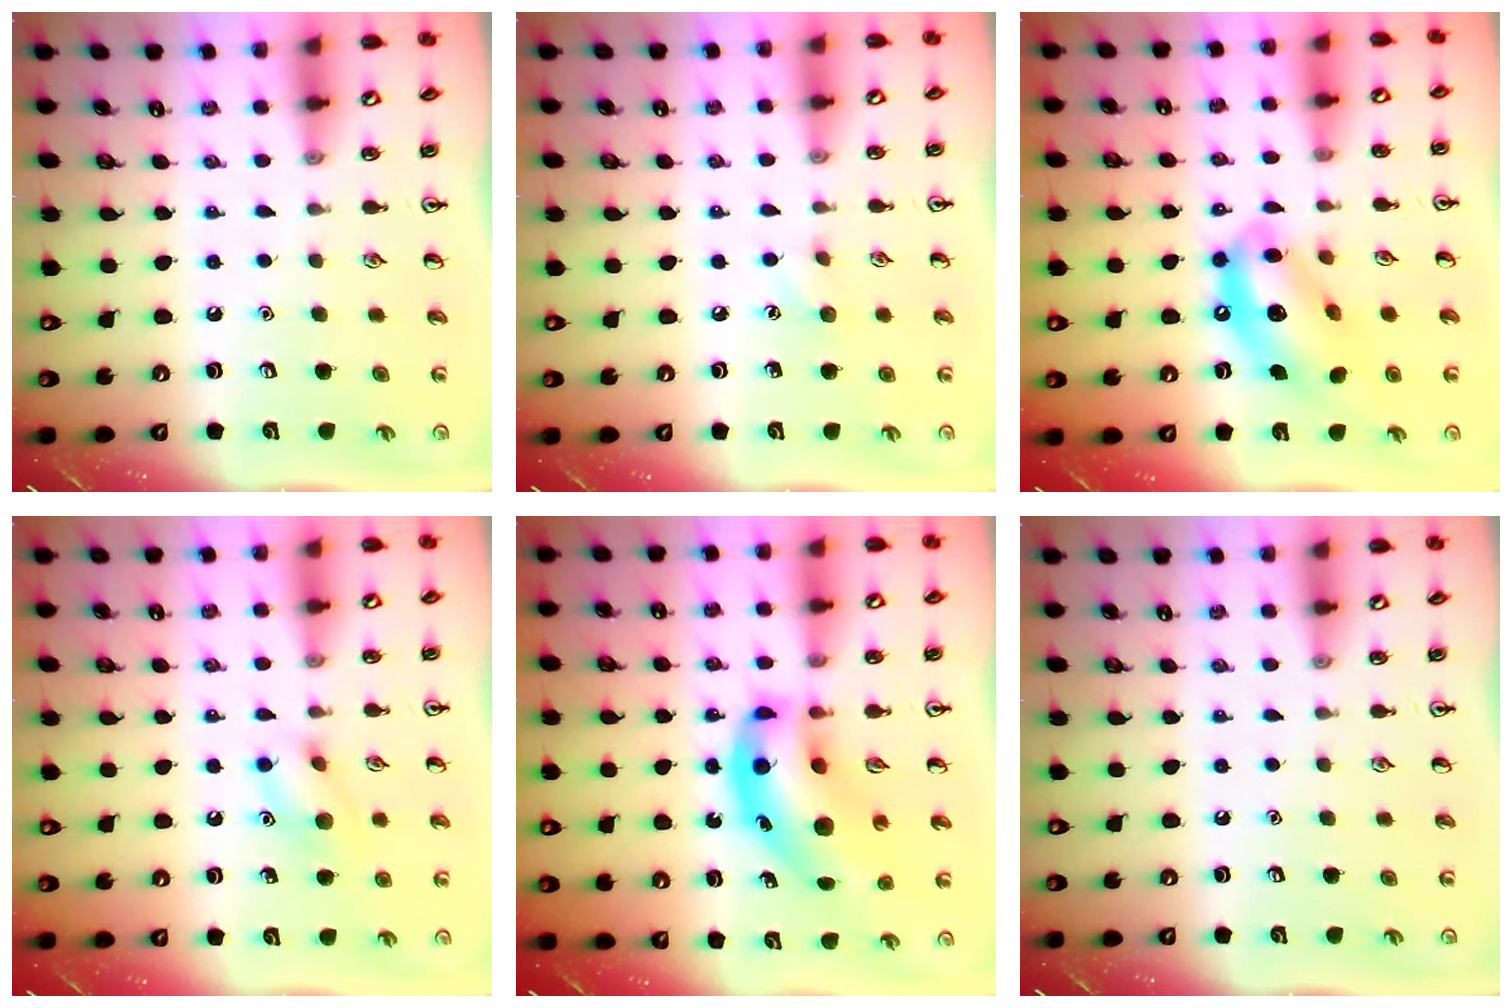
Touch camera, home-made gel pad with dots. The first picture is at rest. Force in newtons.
{"total": 5.2, "press": 4.9, "slide": 1.6}
{"total": 13.2, "press": 12.6, "slide": 3.9}
{"total": 9.6, "press": 9.5, "slide": 0.7}
{"total": 15.6, "press": 15.0, "slide": 4.3}
{"total": 0.0}